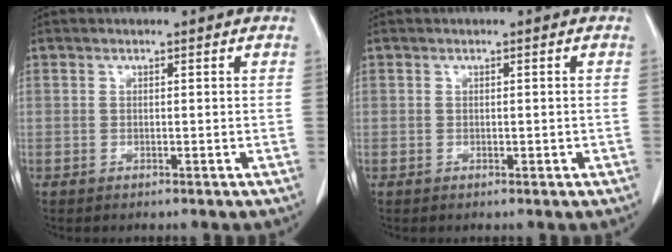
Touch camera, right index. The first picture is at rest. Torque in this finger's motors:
{"motor_torque": [-0.06, 0.26, 0.02, 0.00]}